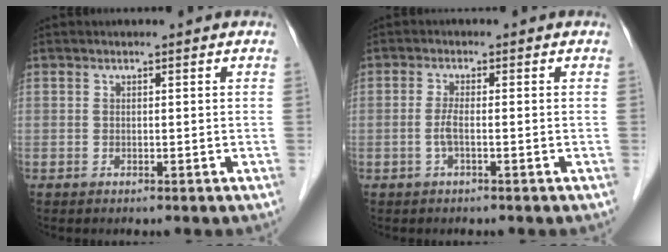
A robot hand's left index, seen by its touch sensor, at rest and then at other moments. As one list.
[{"total": 1.9, "force": [-0.7, 0.1, 1.7], "torque": [-0.037, -0.003, -0.015]}]